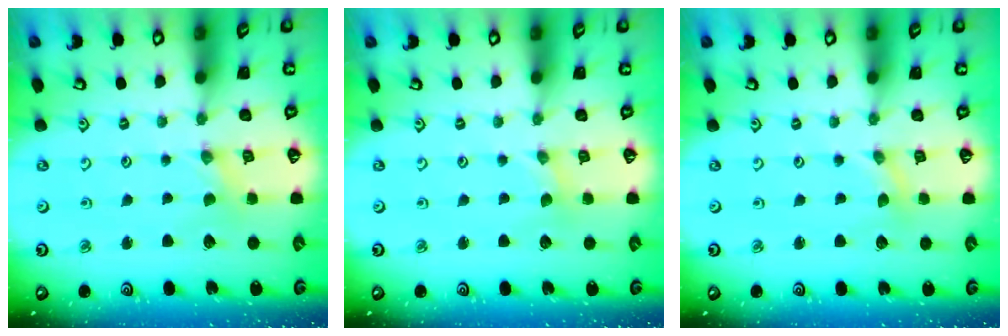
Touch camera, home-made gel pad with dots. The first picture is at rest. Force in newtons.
{"total": 0.0}
{"total": 0.0}